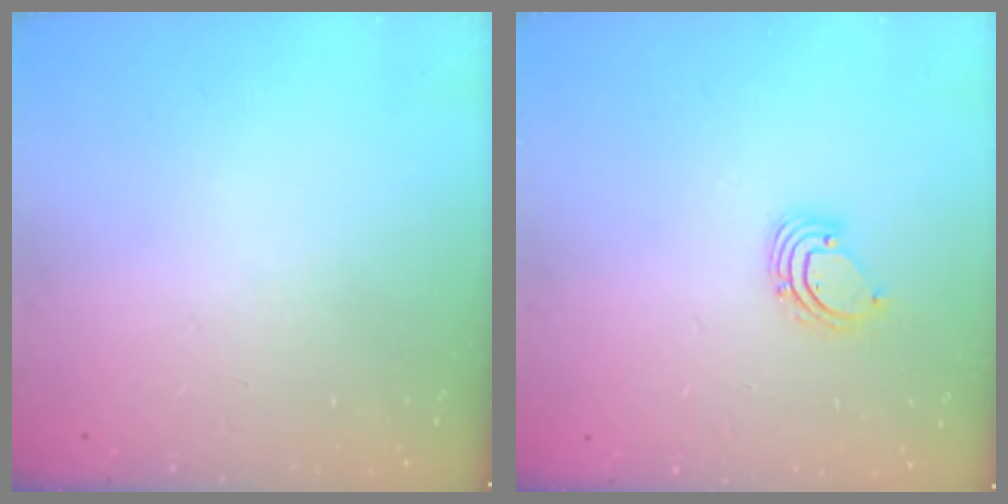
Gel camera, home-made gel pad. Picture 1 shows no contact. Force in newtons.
{"total": 2.6, "press": 2.6, "slide": 0.2}